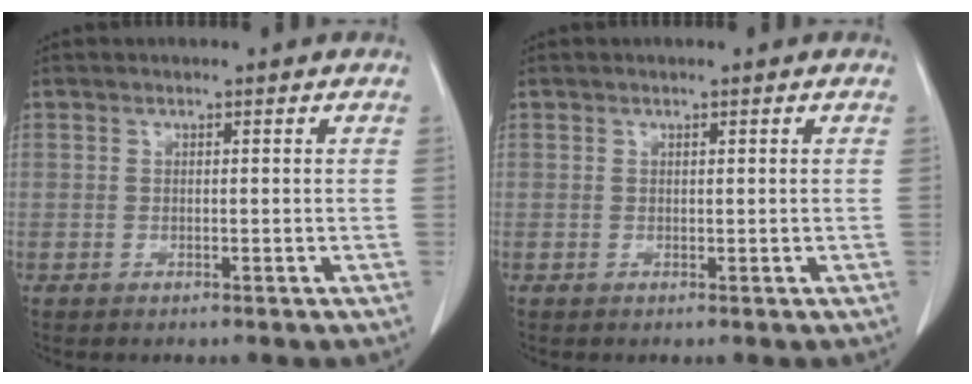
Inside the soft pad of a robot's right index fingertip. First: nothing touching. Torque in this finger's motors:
{"motor_torque": [-0.17, 0.15, -0.03, -0.01]}